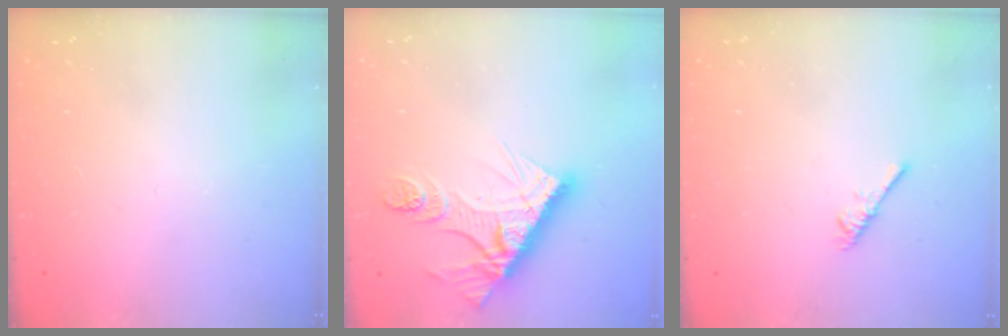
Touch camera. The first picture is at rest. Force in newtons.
{"total": 14.0, "press": 14.0, "slide": 1.2}
{"total": 2.2, "press": 2.1, "slide": 0.5}